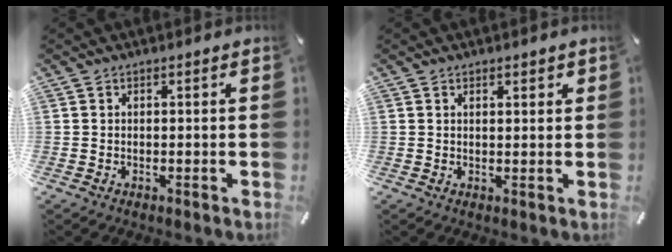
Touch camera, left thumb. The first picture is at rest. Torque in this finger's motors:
{"motor_torque": [-0.22, -0.32, 0.08, 0.16, 0.00]}